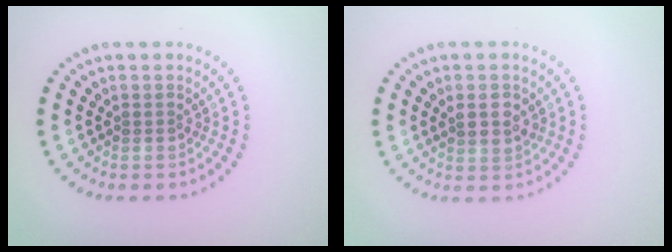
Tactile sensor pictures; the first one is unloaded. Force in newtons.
{"total": 2.0, "press": 1.9, "slide": 0.6}